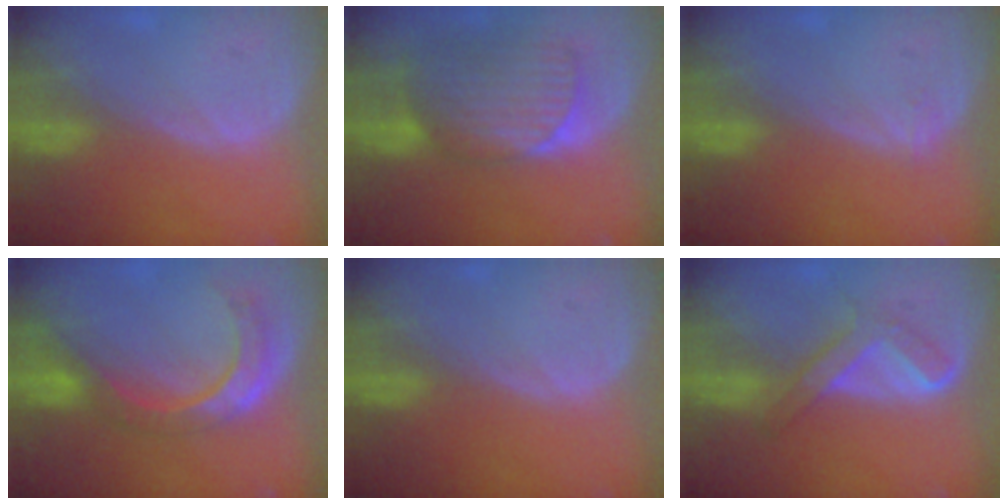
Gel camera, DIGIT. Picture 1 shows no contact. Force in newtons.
{"total": 9.2, "press": 8.3, "slide": 3.9}
{"total": 0.5, "press": 0.5, "slide": 0.2}
{"total": 8.6, "press": 7.3, "slide": 4.7}
{"total": 0.0}
{"total": 5.3, "press": 5.1, "slide": 1.5}